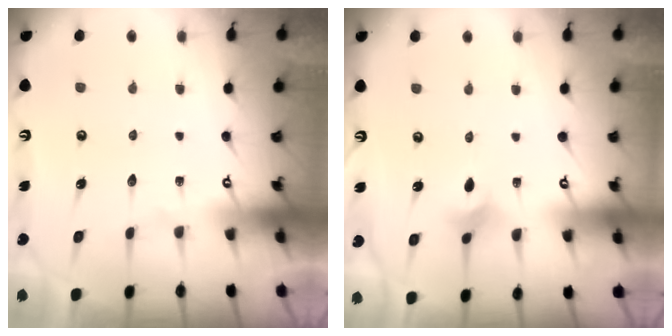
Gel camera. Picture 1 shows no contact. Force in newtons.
{"total": 2.1, "press": 2.1, "slide": 0.5}